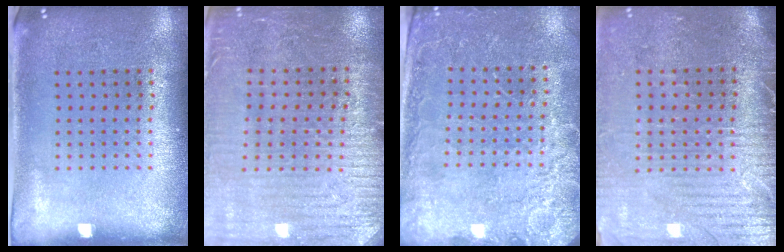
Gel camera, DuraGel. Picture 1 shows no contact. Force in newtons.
{"total": 3.1, "press": 3.1, "slide": 0.6}
{"total": 2.7, "press": 2.6, "slide": 0.3}
{"total": 3.7, "press": 3.4, "slide": 1.4}